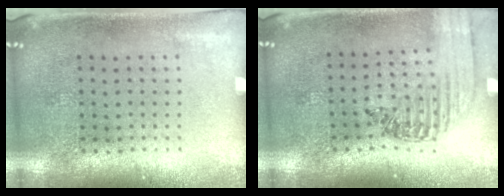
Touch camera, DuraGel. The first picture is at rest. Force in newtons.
{"total": 1.4, "press": 1.4, "slide": 0.4}